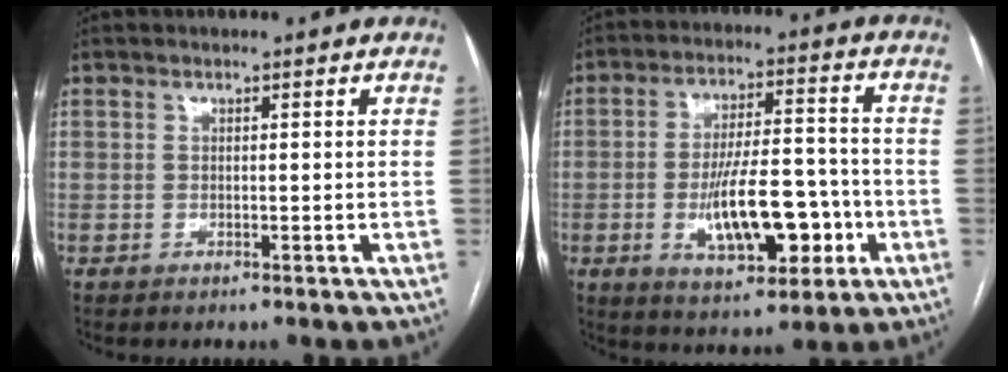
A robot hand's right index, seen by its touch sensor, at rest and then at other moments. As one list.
[{"total": 13.4, "force": [-3.6, 4.8, 11.9], "torque": [-0.201, 0.013, -0.051]}]